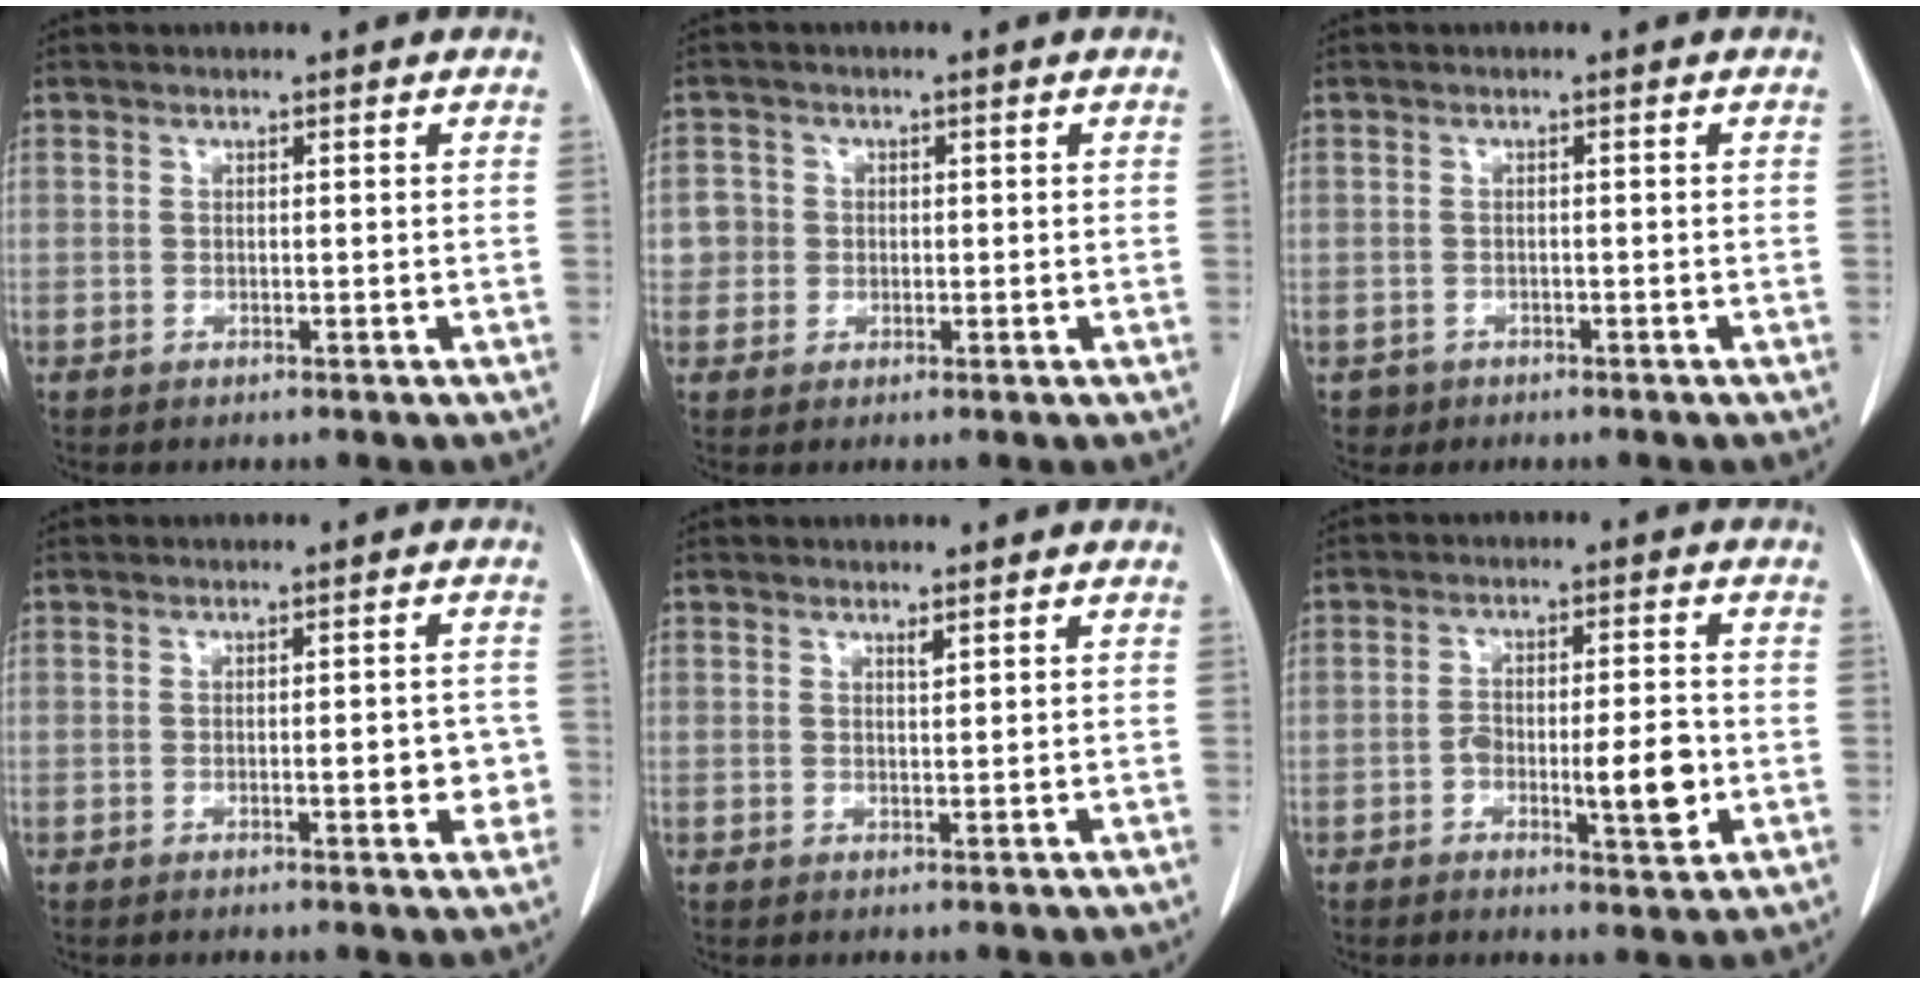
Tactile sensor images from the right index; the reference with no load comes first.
{"total": 3.1, "force": [0.0, 3.1, 0.1], "torque": [0.013, 0.010, -0.002]}
{"total": 1.5, "force": [-0.8, 1.3, -0.2], "torque": [0.001, 0.007, -0.014]}
{"total": 4.3, "force": [-1.0, 1.4, 4.0], "torque": [-0.046, 0.003, -0.011]}
{"total": 0.7, "force": [0.6, 0.0, 0.4], "torque": [-0.007, -0.004, 0.009]}
{"total": 7.6, "force": [-2.1, 2.0, 7.0], "torque": [-0.112, 0.006, -0.029]}